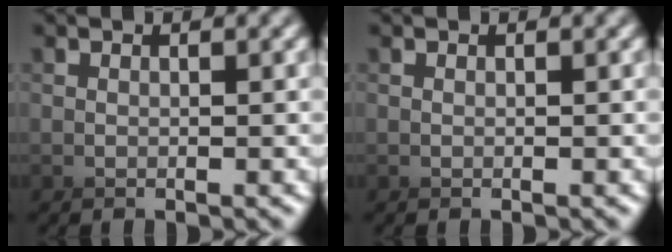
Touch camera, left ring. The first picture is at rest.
{"total": 0.0}